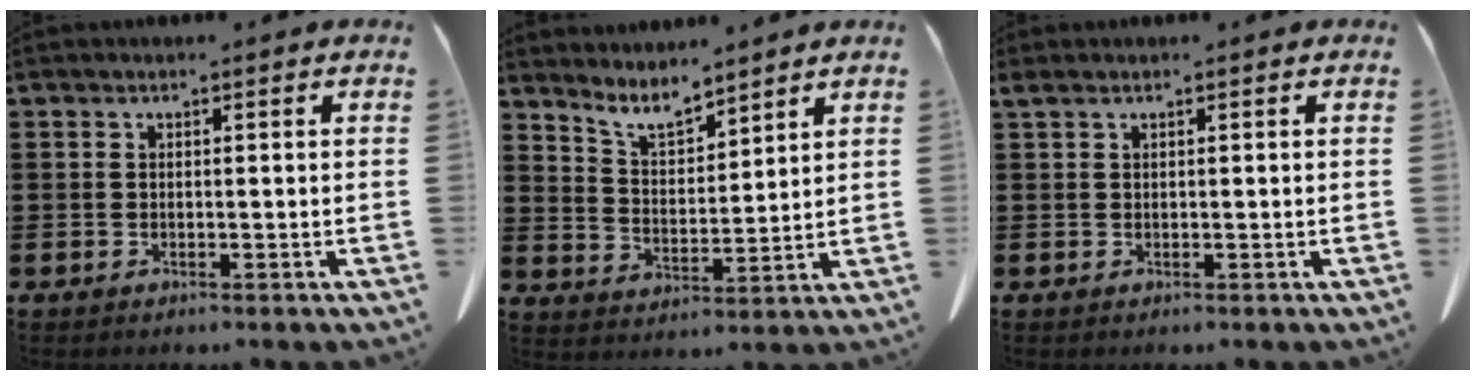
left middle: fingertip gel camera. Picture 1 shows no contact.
{"total": 5.8, "force": [5.4, 0.9, 1.9], "torque": [-0.055, -0.024, 0.097]}
{"total": 0.6, "force": [0.3, 0.1, 0.5], "torque": [-0.011, 0.002, 0.006]}